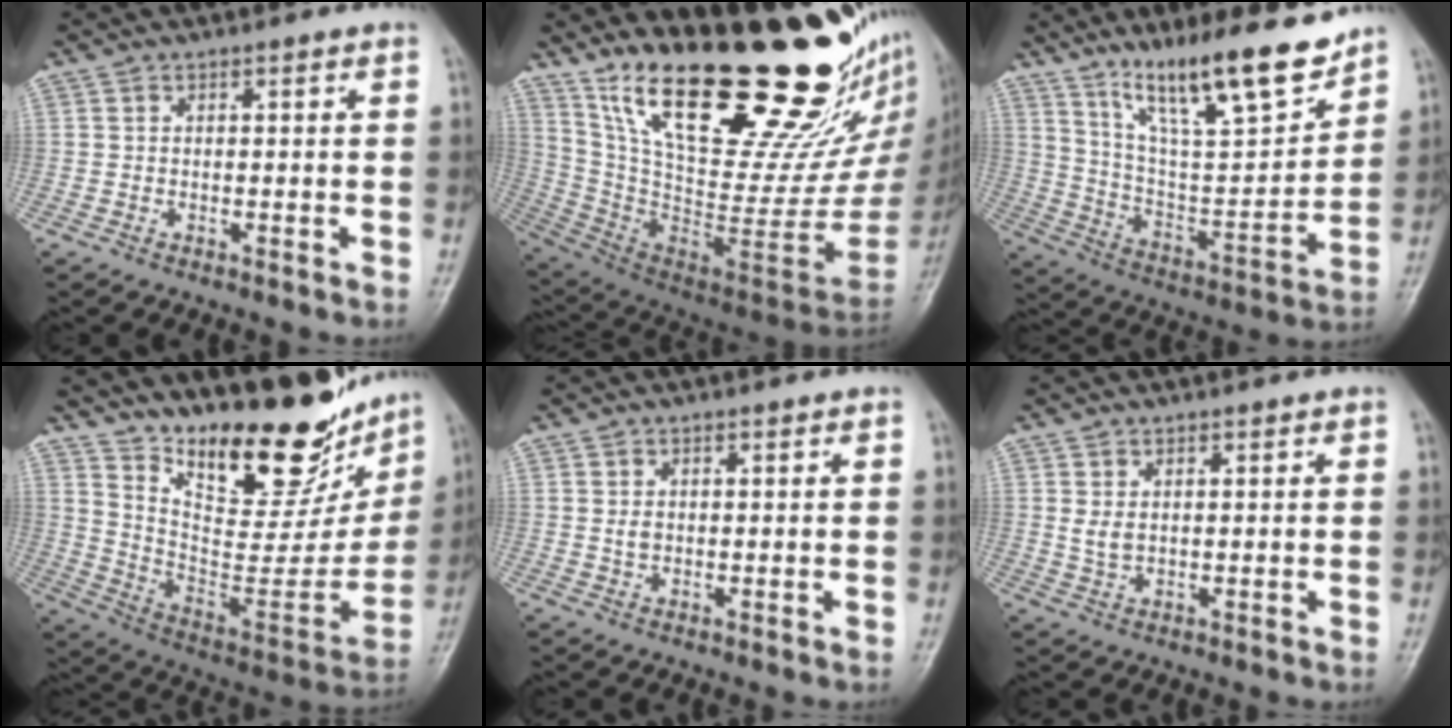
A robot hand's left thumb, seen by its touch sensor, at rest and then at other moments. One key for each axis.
{"total": 34.3, "fx": 24.2, "fy": 10.9, "fz": 21.8, "tx": -0.298, "ty": -0.139, "tz": 0.389}
{"total": 19.1, "fx": 14.0, "fy": 4.1, "fz": 12.4, "tx": -0.168, "ty": -0.083, "tz": 0.244}
{"total": 25.9, "fx": 19.6, "fy": 9.4, "fz": 14.0, "tx": -0.171, "ty": -0.116, "tz": 0.305}
{"total": 1.5, "fx": 0.4, "fy": 1.1, "fz": 0.9, "tx": -0.012, "ty": -0.002, "tz": 0.008}
{"total": 2.3, "fx": 0.9, "fy": 1.5, "fz": 1.6, "tx": -0.023, "ty": -0.008, "tz": 0.022}